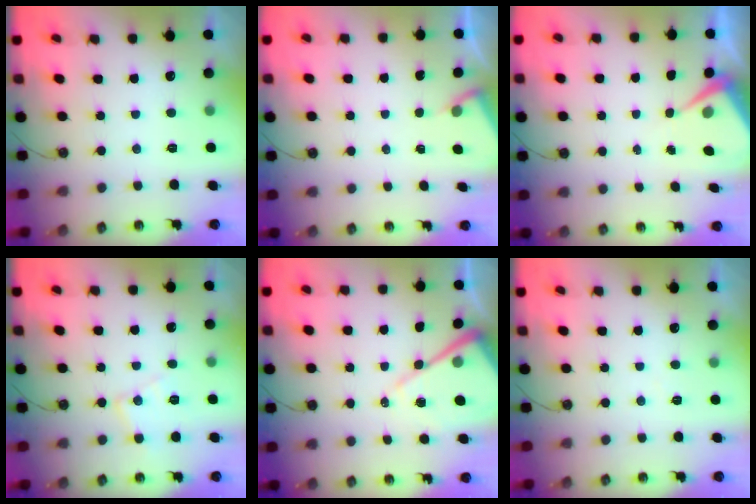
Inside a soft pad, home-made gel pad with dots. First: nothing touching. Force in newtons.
{"total": 2.3, "press": 2.3, "slide": 0.4}
{"total": 5.8, "press": 5.7, "slide": 0.7}
{"total": 10.0, "press": 10.0, "slide": 0.7}
{"total": 11.9, "press": 11.8, "slide": 1.0}
{"total": 3.1, "press": 3.1, "slide": 0.6}